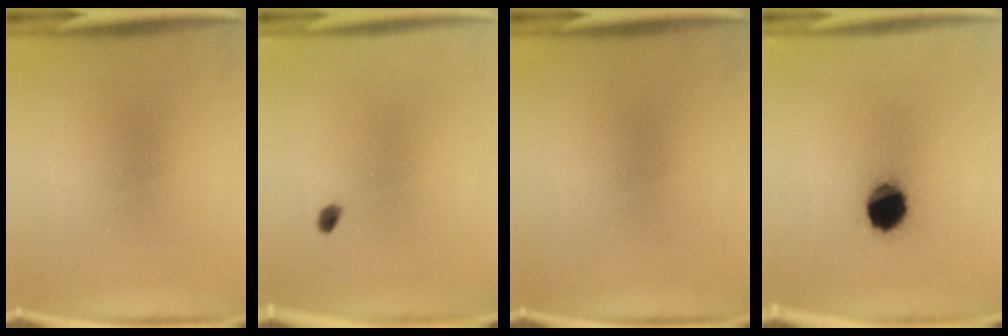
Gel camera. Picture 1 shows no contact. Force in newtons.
{"total": 2.0}
{"total": 0.0}
{"total": 10.8}